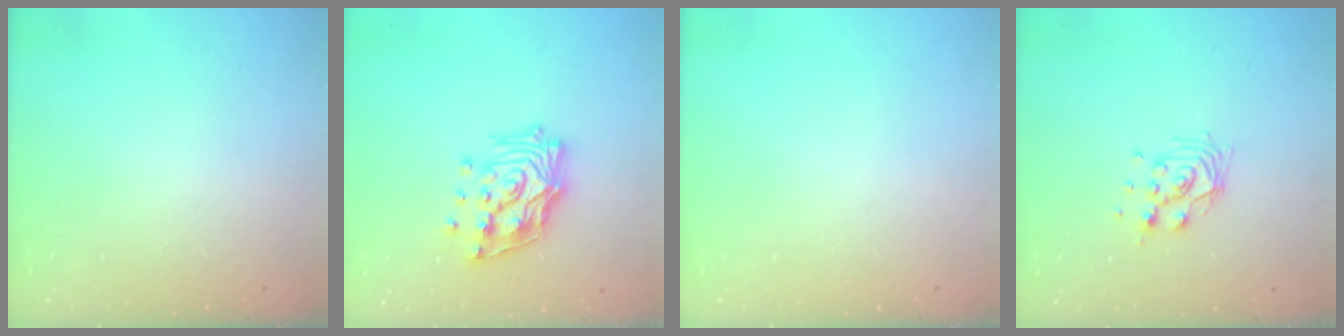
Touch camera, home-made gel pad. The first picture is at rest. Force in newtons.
{"total": 17.0, "press": 16.8, "slide": 2.2}
{"total": 0.0}
{"total": 11.0, "press": 10.6, "slide": 2.9}